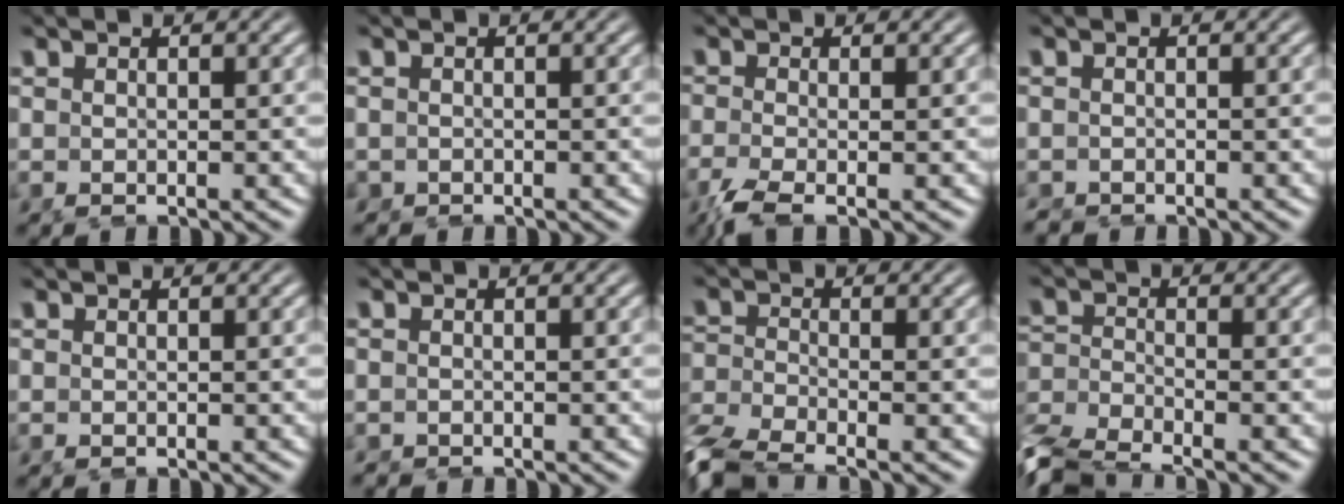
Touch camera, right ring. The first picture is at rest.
{"total": 2.2, "force": [-1.1, 1.9, 0.2], "torque": [-0.017, -0.016, -0.018]}
{"total": 3.0, "force": [-2.4, 0.7, 1.6], "torque": [-0.044, -0.020, -0.037]}
{"total": 1.6, "force": [-1.4, 0.8, 0.0], "torque": [-0.007, -0.015, -0.022]}
{"total": 0.0}
{"total": 1.3, "force": [-1.0, 0.9, 0.0], "torque": [-0.010, -0.013, -0.017]}
{"total": 5.8, "force": [-4.7, 2.8, 2.1], "torque": [-0.054, -0.030, -0.075]}
{"total": 5.5, "force": [-4.7, 2.3, 1.5], "torque": [-0.040, -0.031, -0.077]}